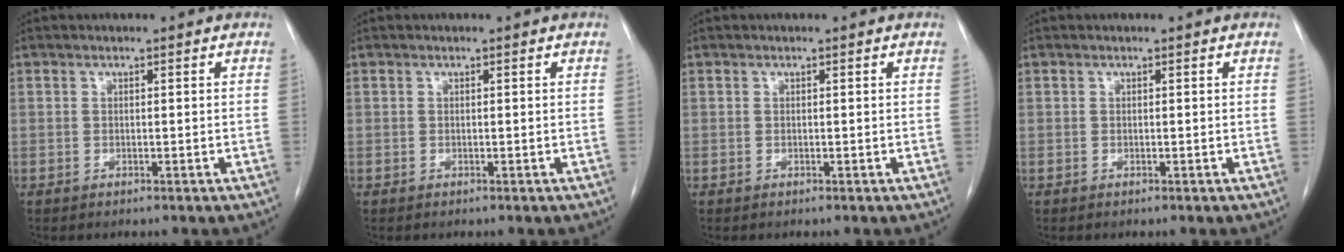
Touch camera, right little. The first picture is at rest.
{"total": 0.0}
{"total": 0.0}
{"total": 0.0}